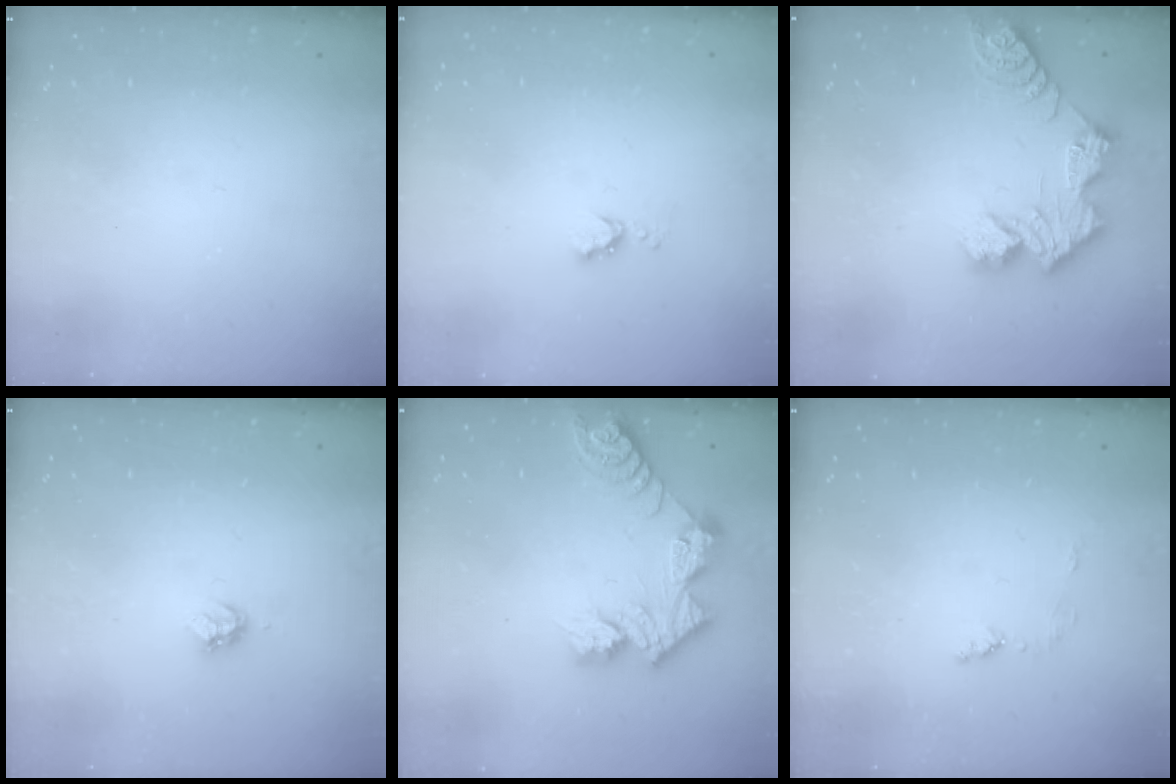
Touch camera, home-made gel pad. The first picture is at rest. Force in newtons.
{"total": 4.4, "press": 4.3, "slide": 0.5}
{"total": 11.5, "press": 11.5, "slide": 0.8}
{"total": 3.6, "press": 3.6, "slide": 0.7}
{"total": 11.0, "press": 11.0, "slide": 0.8}
{"total": 4.3, "press": 4.2, "slide": 0.5}